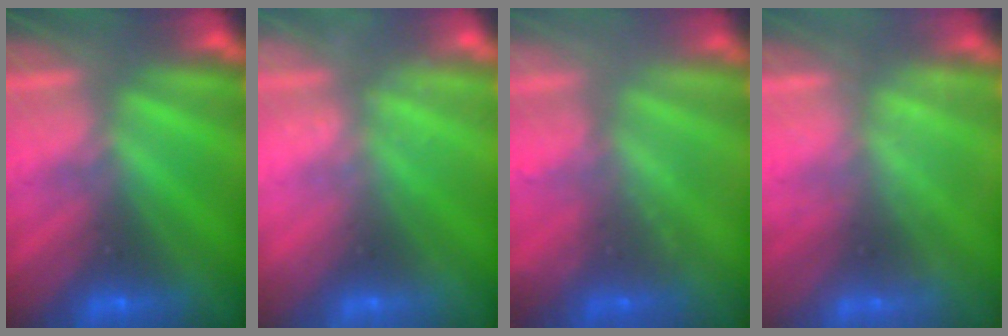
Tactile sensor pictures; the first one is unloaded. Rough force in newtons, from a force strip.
{"total": 2.2}
{"total": 2.3}
{"total": 2.3}